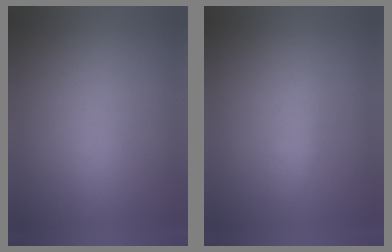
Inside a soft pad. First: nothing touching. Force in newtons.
{"total": 1.2}